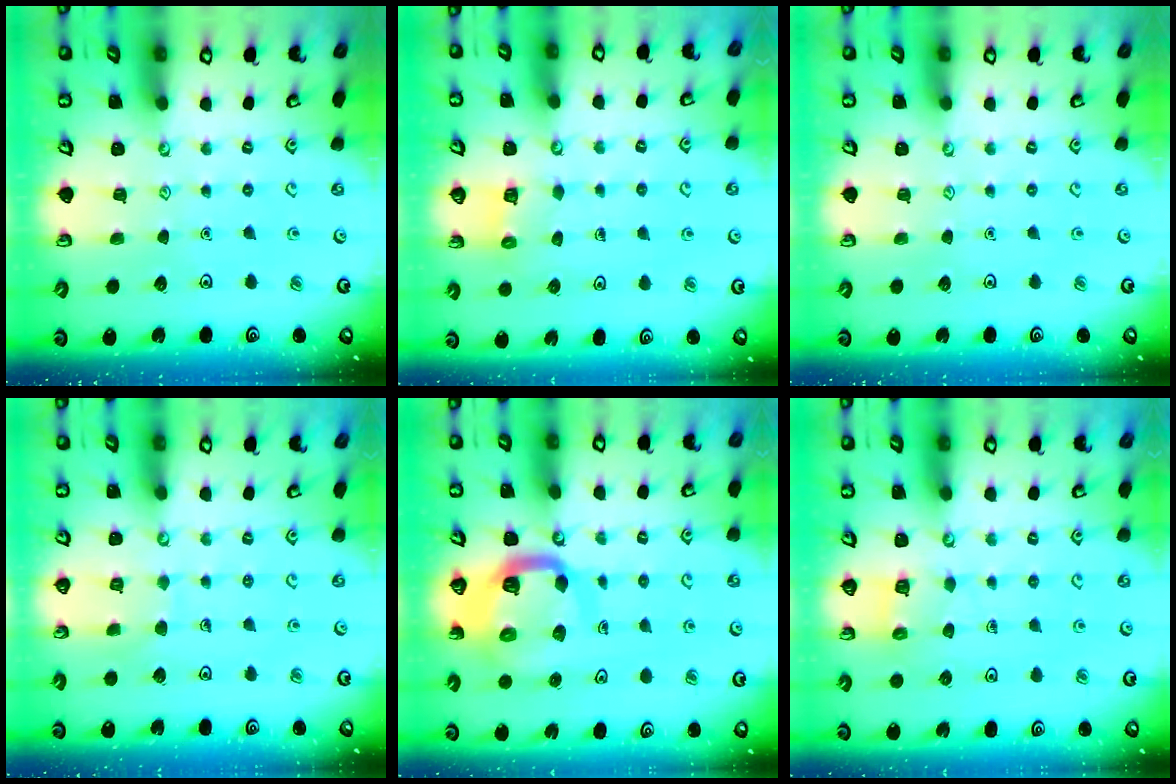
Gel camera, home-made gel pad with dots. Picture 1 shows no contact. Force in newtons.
{"total": 5.7, "press": 5.7, "slide": 0.3}
{"total": 0.0}
{"total": 6.1, "press": 6.1, "slide": 0.5}
{"total": 12.8, "press": 12.7, "slide": 1.6}
{"total": 3.4, "press": 3.4, "slide": 0.3}